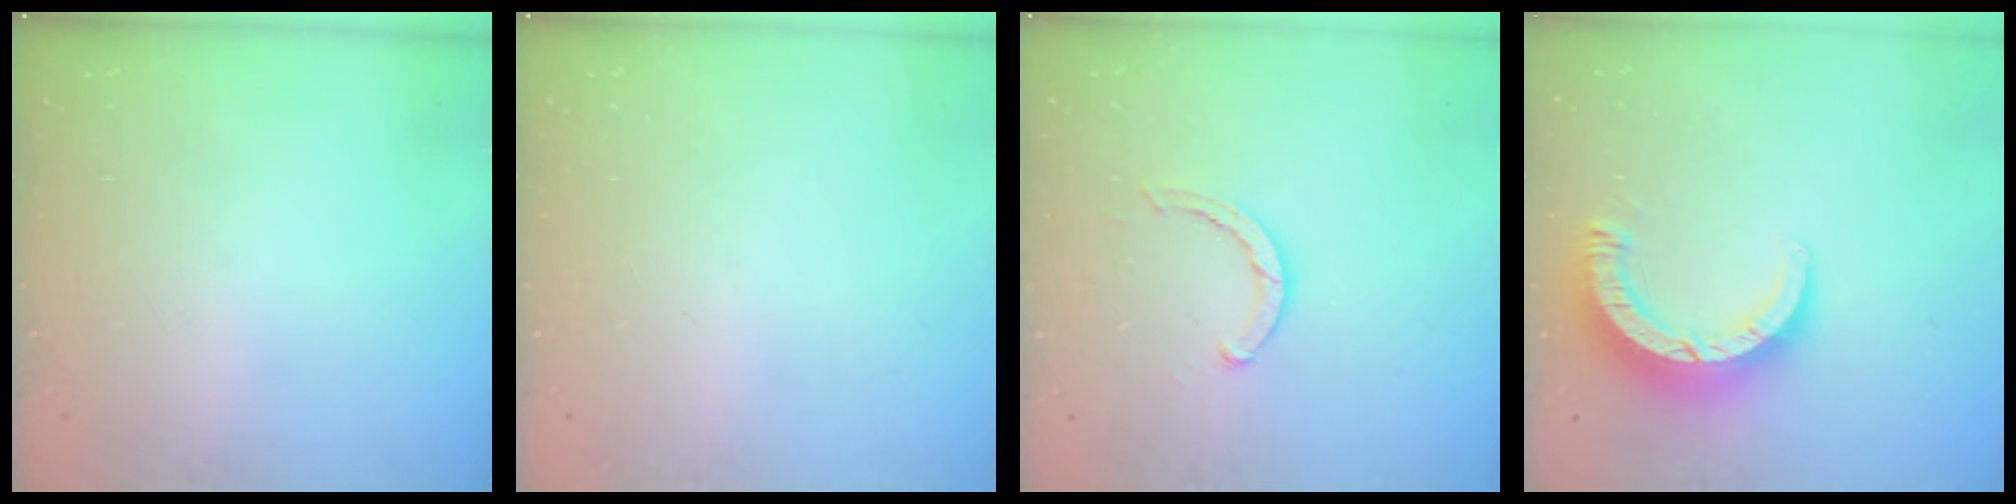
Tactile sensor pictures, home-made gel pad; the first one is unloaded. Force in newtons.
{"total": 0.0}
{"total": 3.7, "press": 3.7, "slide": 0.7}
{"total": 9.1, "press": 9.1, "slide": 1.1}